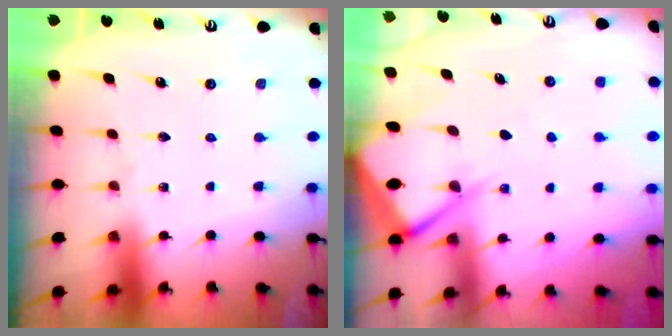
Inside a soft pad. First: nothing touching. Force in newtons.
{"total": 6.9, "press": 6.9, "slide": 0.6}